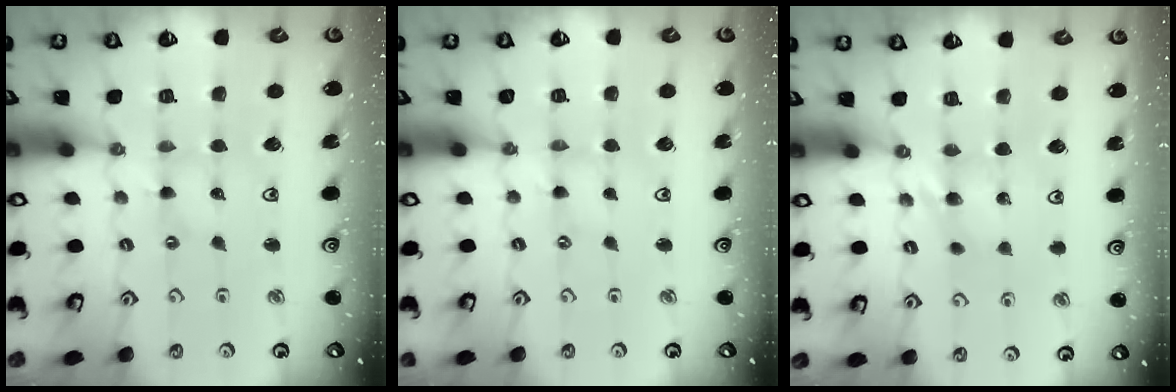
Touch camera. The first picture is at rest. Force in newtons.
{"total": 0.0}
{"total": 6.0, "press": 5.9, "slide": 1.0}